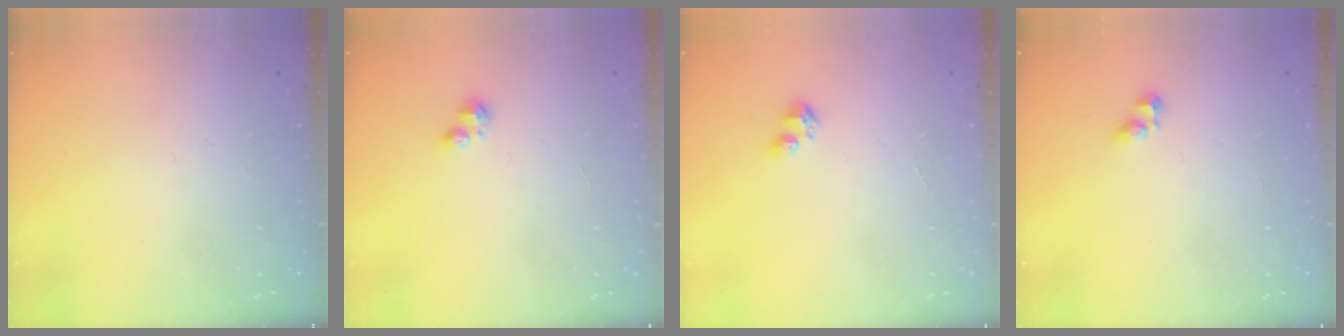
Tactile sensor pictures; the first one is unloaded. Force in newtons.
{"total": 2.5, "press": 2.5, "slide": 0.4}
{"total": 3.0, "press": 2.9, "slide": 0.3}
{"total": 2.8, "press": 2.8, "slide": 0.3}